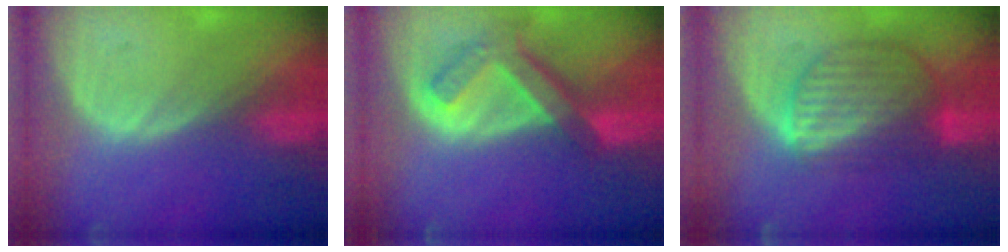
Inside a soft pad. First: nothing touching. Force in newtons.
{"total": 7.6, "press": 6.6, "slide": 3.7}
{"total": 8.7, "press": 7.7, "slide": 4.1}